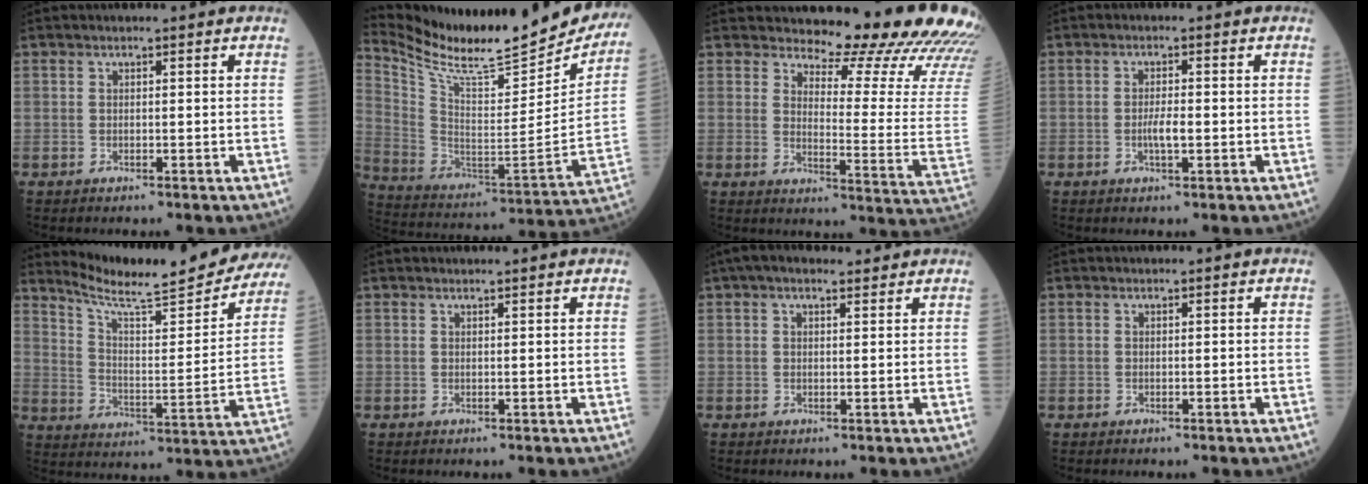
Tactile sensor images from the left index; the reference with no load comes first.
{"total": 27.0, "force": [24.5, 4.2, 10.5], "torque": [-0.192, -0.080, 0.362]}
{"total": 20.1, "force": [19.0, 1.4, 6.6], "torque": [-0.086, -0.130, 0.210]}
{"total": 2.6, "force": [-0.5, 0.5, 2.5], "torque": [-0.051, 0.001, -0.009]}
{"total": 23.3, "force": [21.5, 2.0, 8.9], "torque": [-0.135, -0.054, 0.289]}
{"total": 1.9, "force": [1.8, 0.1, 0.7], "torque": [-0.010, 0.013, 0.025]}
{"total": 5.3, "force": [4.0, 2.0, 3.0], "torque": [-0.053, 0.040, 0.065]}
{"total": 0.0}